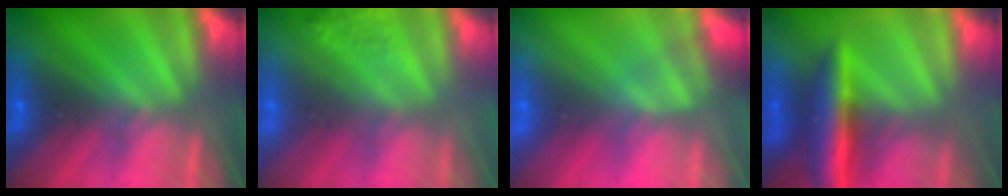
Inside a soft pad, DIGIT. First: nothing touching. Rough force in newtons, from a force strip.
{"total": 9.0}
{"total": 3.8}
{"total": 5.8}